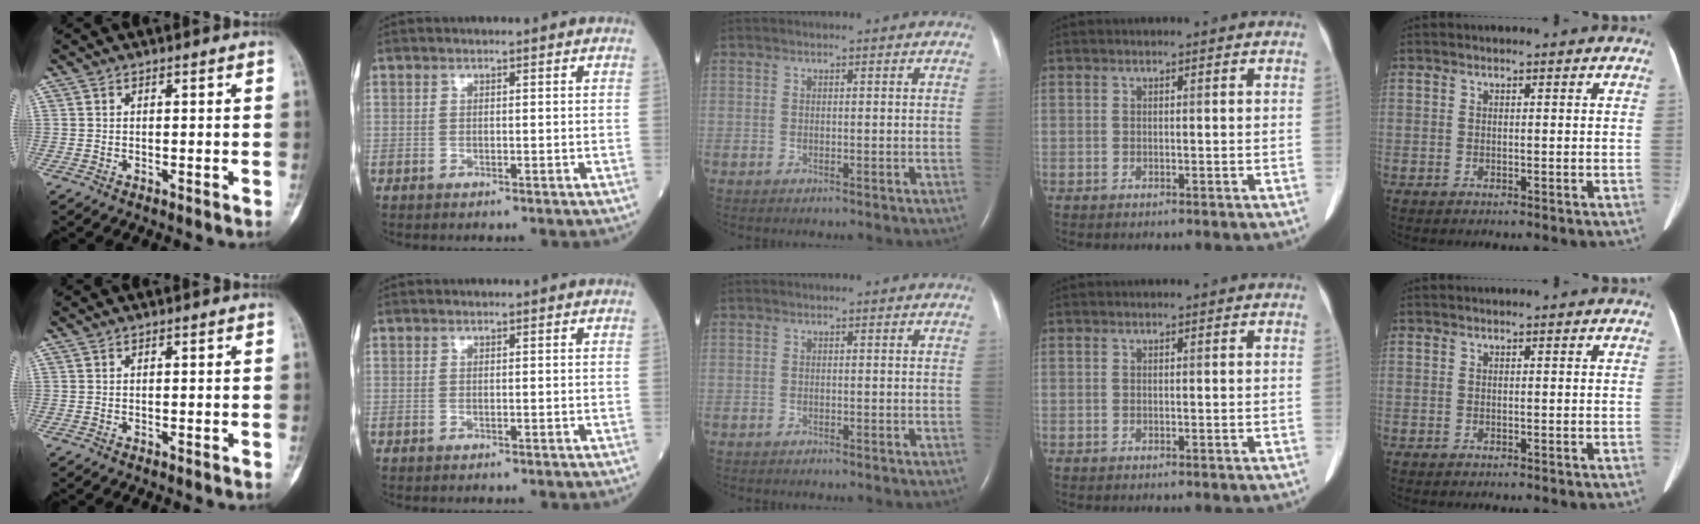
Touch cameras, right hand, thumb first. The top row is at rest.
{}